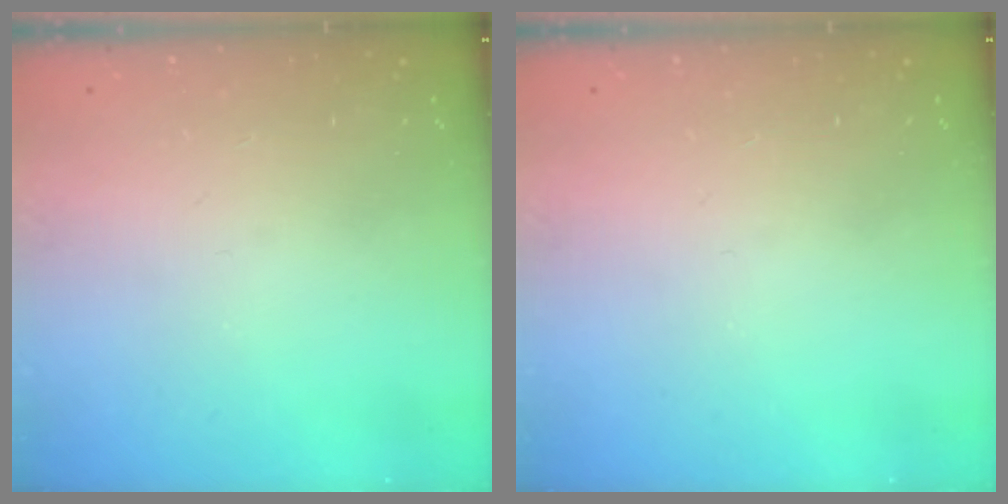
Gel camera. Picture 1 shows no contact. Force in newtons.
{"total": 0.0}